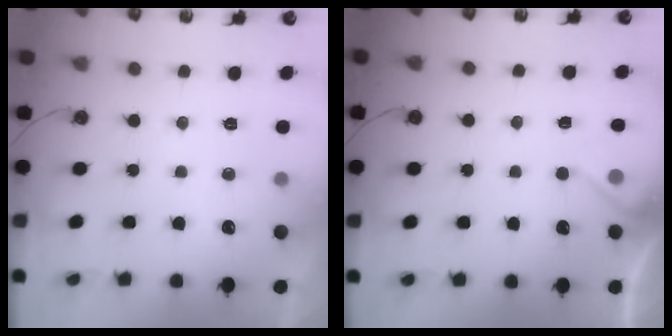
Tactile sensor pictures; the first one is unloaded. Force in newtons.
{"total": 5.2, "press": 5.1, "slide": 0.8}